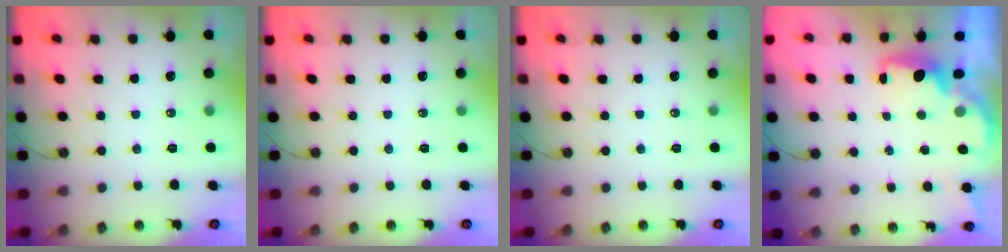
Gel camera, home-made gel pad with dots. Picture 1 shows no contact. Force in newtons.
{"total": 0.0}
{"total": 0.0}
{"total": 1.6, "press": 1.4, "slide": 0.7}